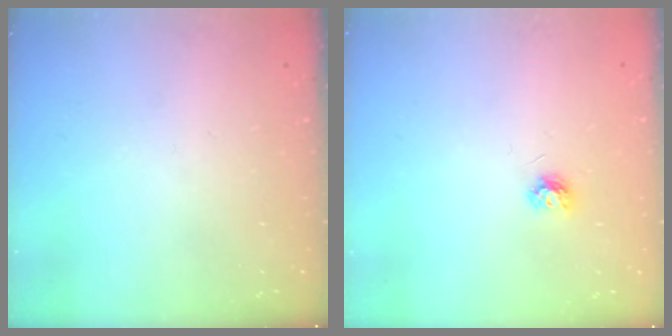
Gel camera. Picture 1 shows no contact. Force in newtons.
{"total": 4.0, "press": 4.0, "slide": 0.4}